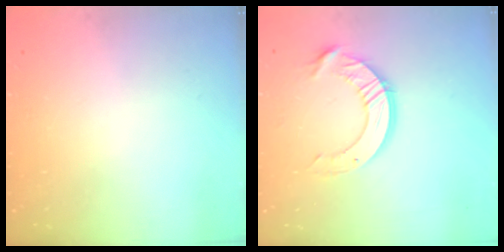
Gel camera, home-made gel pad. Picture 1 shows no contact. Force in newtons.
{"total": 10.1, "press": 10.1, "slide": 0.9}